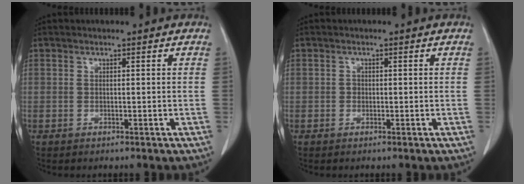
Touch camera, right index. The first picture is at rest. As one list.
[{"total": 0.7, "force": [-0.1, 0.6, 0.2], "torque": [0.002, 0.003, -0.004]}]